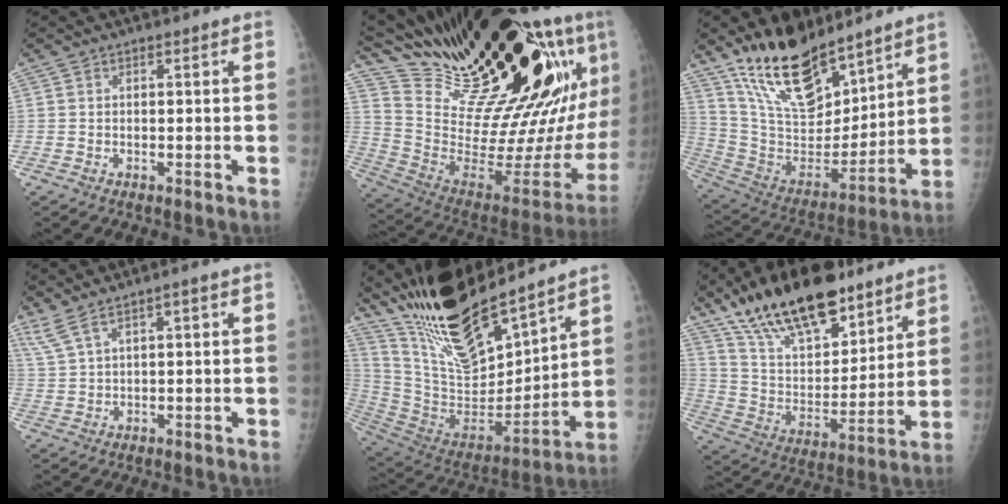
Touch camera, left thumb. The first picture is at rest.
{"total": 38.5, "force": [24.1, 10.1, 28.3], "torque": [-0.386, -0.077, 0.395]}
{"total": 21.8, "force": [15.8, 9.4, 11.7], "torque": [-0.169, -0.086, 0.291]}
{"total": 3.5, "force": [2.3, 0.9, 2.4], "torque": [-0.064, 0.005, 0.059]}
{"total": 24.5, "force": [19.5, 7.5, 12.8], "torque": [-0.193, -0.102, 0.356]}
{"total": 24.6, "force": [17.1, 10.5, 14.2], "torque": [-0.207, -0.052, 0.294]}